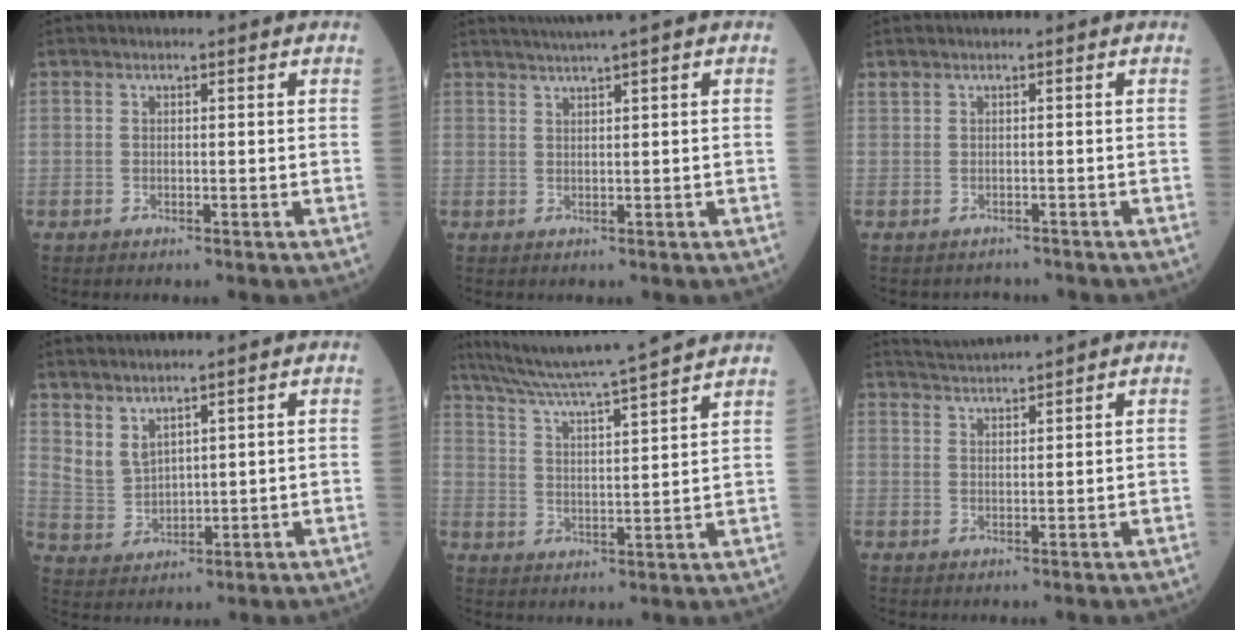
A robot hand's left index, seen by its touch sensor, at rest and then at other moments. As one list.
[{"total": 3.7, "force": [2.8, -1.2, 2.1], "torque": [-0.039, 0.012, 0.055]}, {"total": 1.0, "force": [-0.6, 0.8, 0.0], "torque": [-0.008, 0.007, -0.005]}, {"total": 4.3, "force": [3.5, 1.6, 1.9], "torque": [-0.051, -0.001, 0.087]}, {"total": 16.5, "force": [14.9, -2.2, 6.9], "torque": [-0.129, -0.009, 0.217]}, {"total": 3.3, "force": [3.0, -1.4, 0.0], "torque": [-0.006, 0.008, 0.067]}]